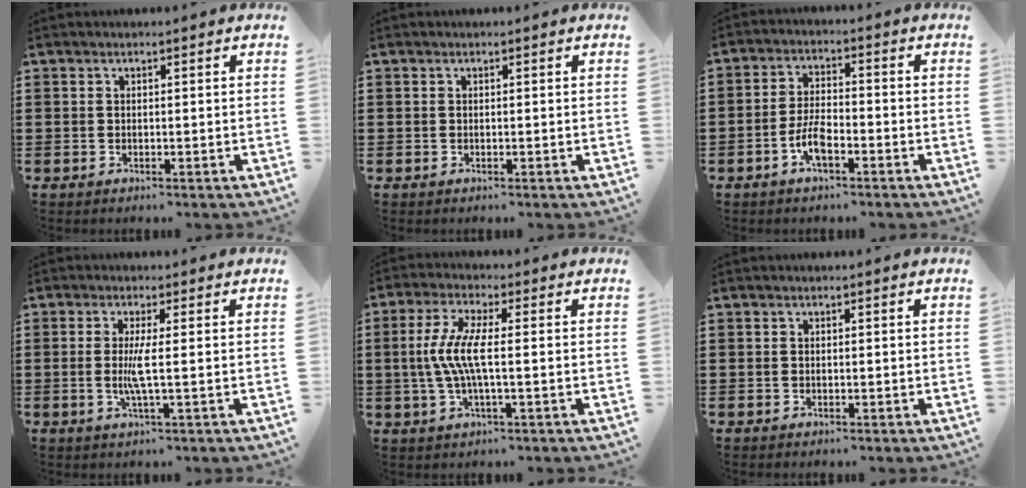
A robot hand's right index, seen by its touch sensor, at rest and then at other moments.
{"total": 0.0}
{"total": 5.1, "force": [-2.5, 2.0, 4.0], "torque": [-0.095, 0.002, -0.053]}
{"total": 3.8, "force": [-0.2, -0.2, 3.8], "torque": [-0.076, -0.010, -0.009]}
{"total": 6.9, "force": [-0.7, 1.2, 6.8], "torque": [-0.156, -0.015, -0.024]}
{"total": 0.0}